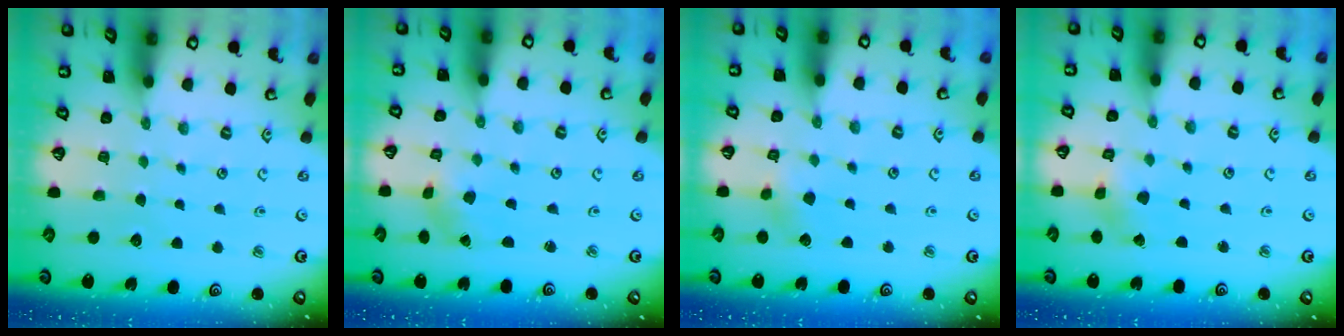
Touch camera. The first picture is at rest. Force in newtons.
{"total": 2.7, "press": 2.3, "slide": 1.3}
{"total": 5.1, "press": 5.0, "slide": 0.8}
{"total": 1.7, "press": 1.6, "slide": 0.4}